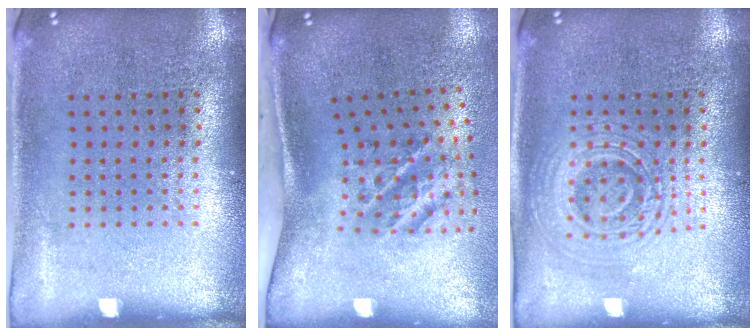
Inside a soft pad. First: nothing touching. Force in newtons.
{"total": 2.3, "press": 1.3, "slide": 1.9}
{"total": 2.8, "press": 2.7, "slide": 0.5}